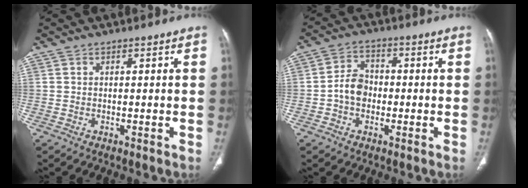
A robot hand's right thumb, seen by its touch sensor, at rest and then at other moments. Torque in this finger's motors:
{"motor_torque": [0.47, 0.89, 0.72, -0.61, 0.07]}